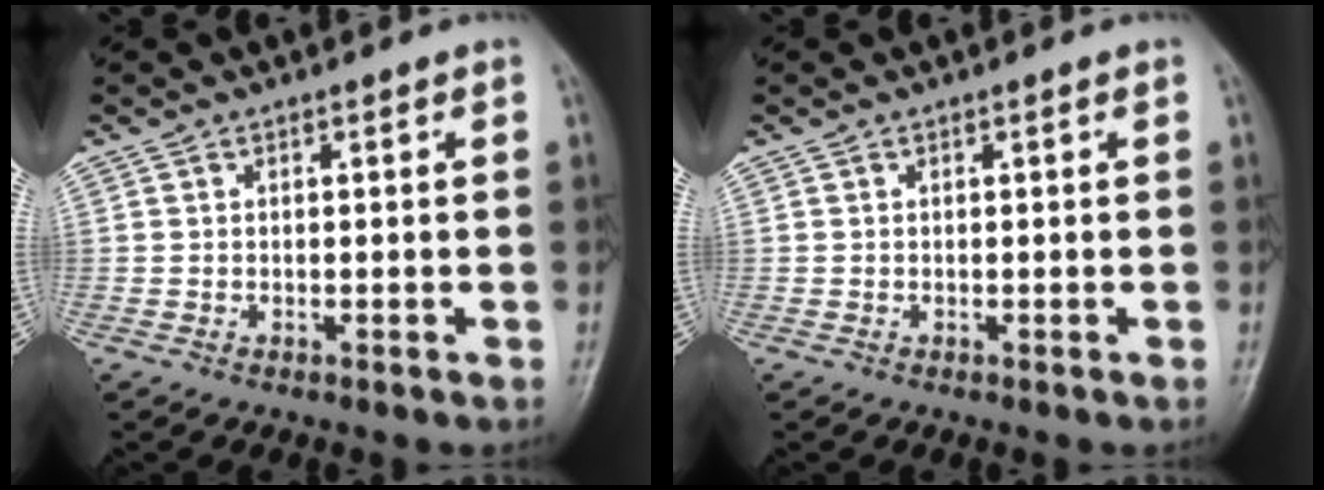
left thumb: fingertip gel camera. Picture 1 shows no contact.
{"total": 0.0}